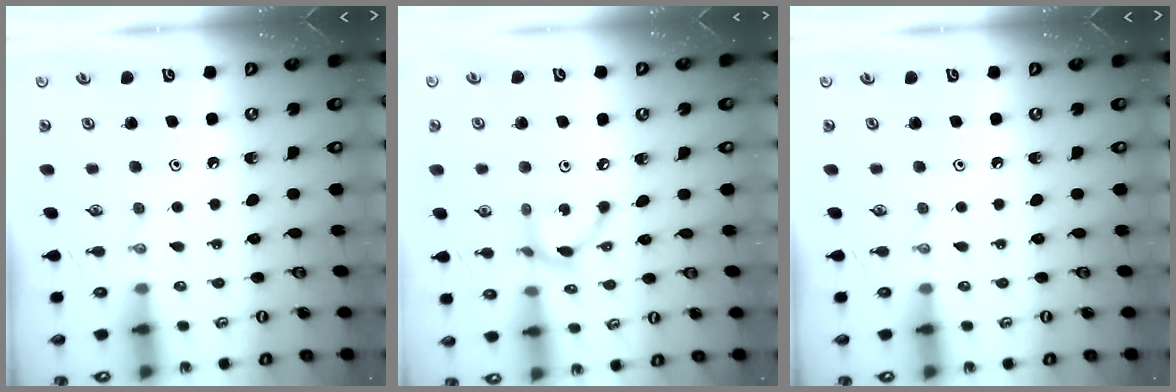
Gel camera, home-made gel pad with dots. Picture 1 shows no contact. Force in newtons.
{"total": 6.4, "press": 6.4, "slide": 0.2}
{"total": 0.0}